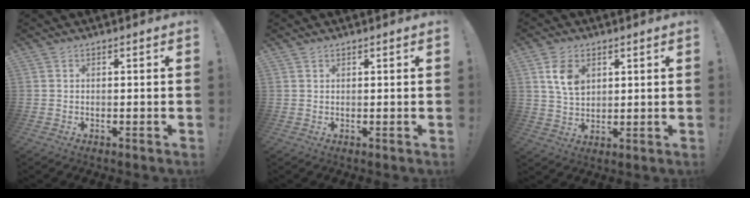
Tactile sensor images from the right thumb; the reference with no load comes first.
{"total": 0.7, "force": [0.6, 0.3, 0.1], "torque": [-0.002, -0.001, 0.012]}
{"total": 8.5, "force": [3.4, 5.9, 5.1], "torque": [-0.076, -0.006, 0.066]}